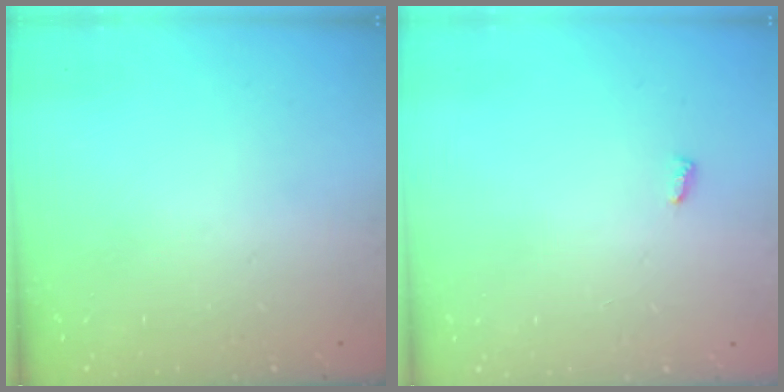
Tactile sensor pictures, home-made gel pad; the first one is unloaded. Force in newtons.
{"total": 2.8, "press": 2.8, "slide": 0.4}